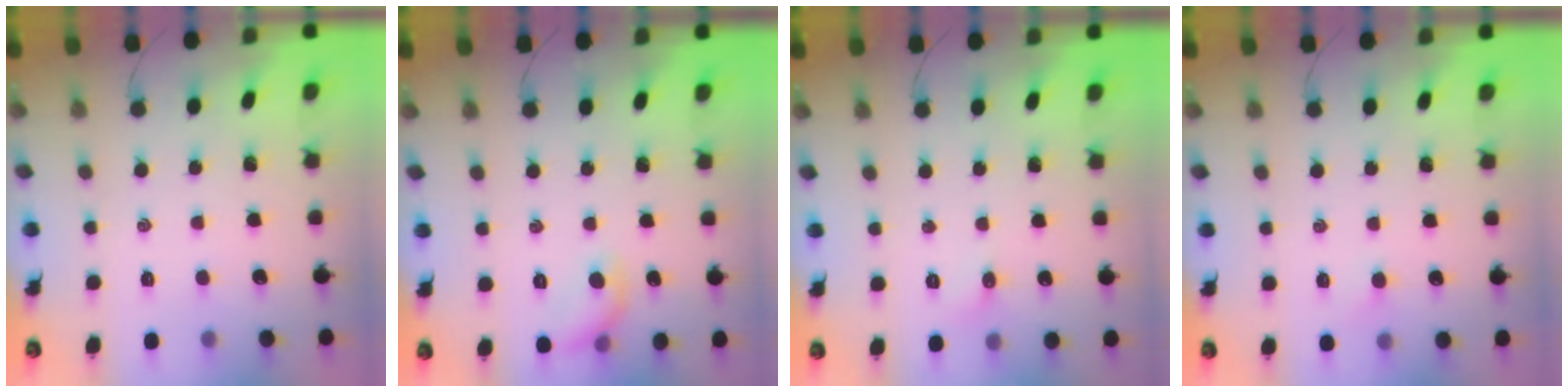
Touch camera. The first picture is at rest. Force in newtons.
{"total": 7.2, "press": 7.1, "slide": 1.5}
{"total": 3.8, "press": 3.6, "slide": 1.3}
{"total": 3.3, "press": 3.1, "slide": 0.9}